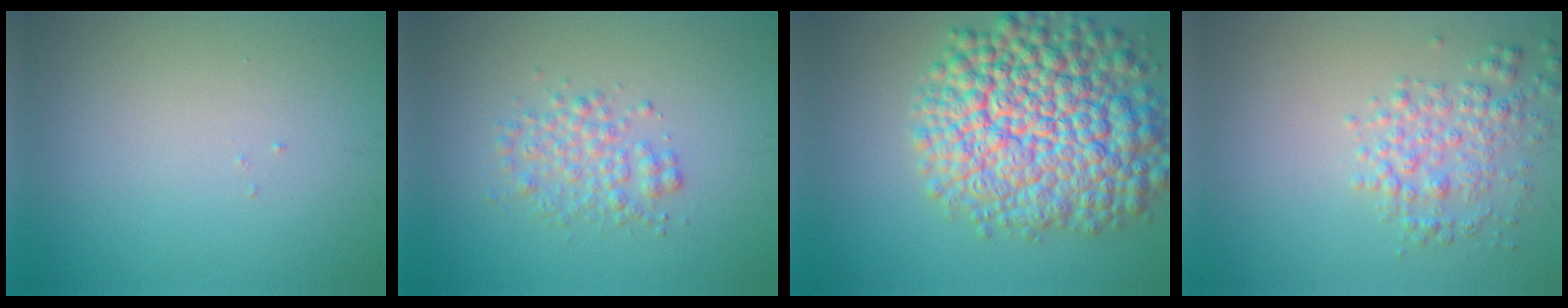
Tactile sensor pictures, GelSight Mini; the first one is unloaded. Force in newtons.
{"total": 2.6, "press": 2.6, "slide": 0.0}
{"total": 12.8, "press": 12.8, "slide": 0.5}
{"total": 3.0, "press": 3.0, "slide": 0.1}